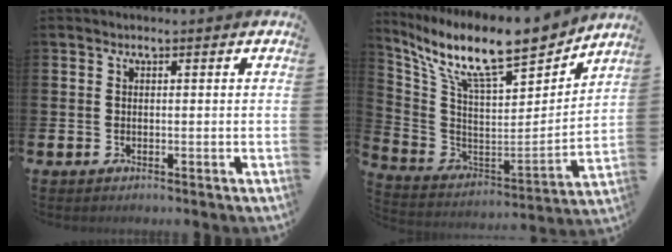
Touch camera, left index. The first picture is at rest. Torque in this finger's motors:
{"motor_torque": [0.52, -0.62, 1.06, 0.21]}